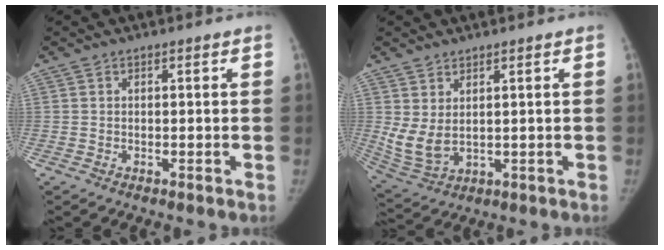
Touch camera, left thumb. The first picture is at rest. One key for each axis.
{"total": 6.6, "fx": 1.8, "fy": 3.6, "fz": 5.2, "tx": -0.109, "ty": -0.014, "tz": 0.054}